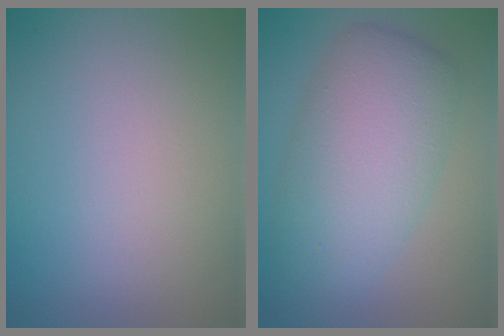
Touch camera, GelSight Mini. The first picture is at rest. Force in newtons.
{"total": 7.4, "press": 7.4, "slide": 0.3}